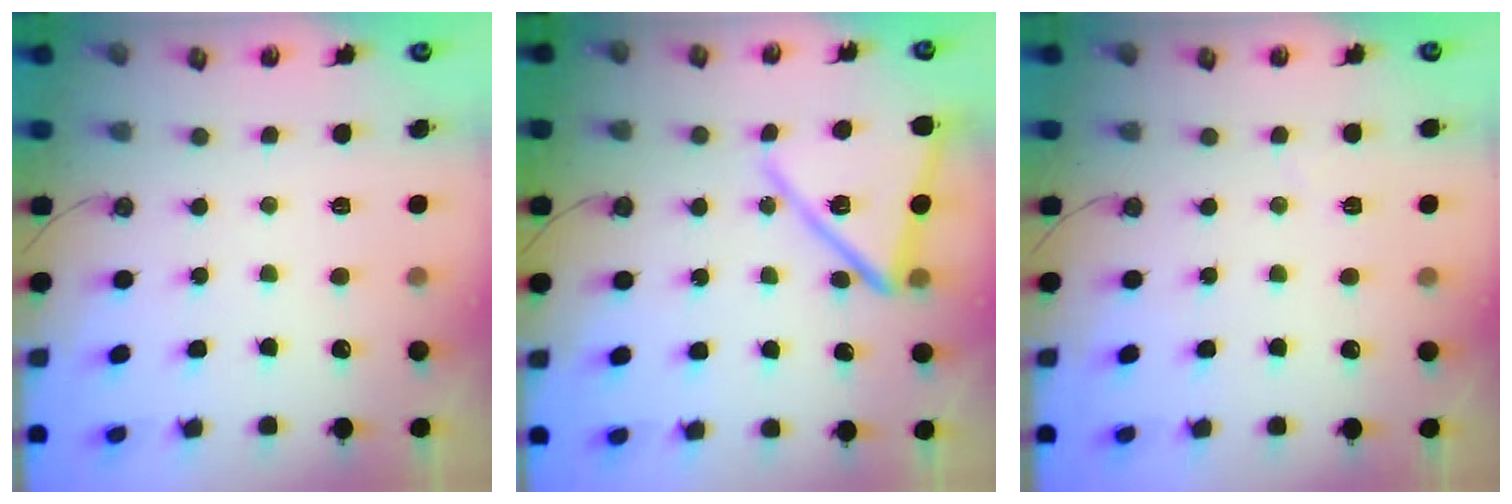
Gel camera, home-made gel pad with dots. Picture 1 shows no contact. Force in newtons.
{"total": 15.0, "press": 14.9, "slide": 1.5}
{"total": 1.5, "press": 1.5, "slide": 0.5}